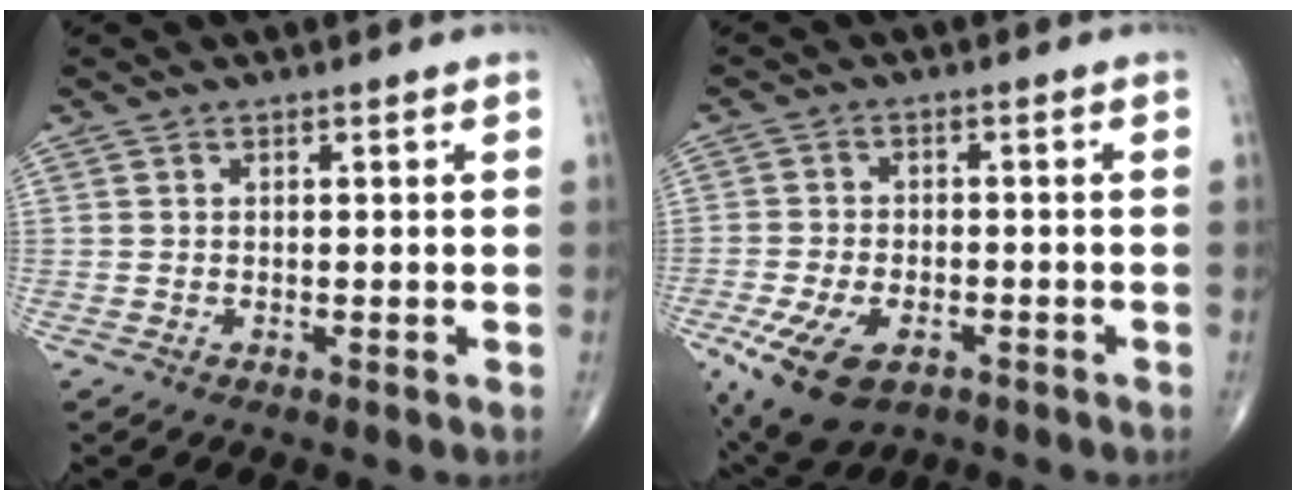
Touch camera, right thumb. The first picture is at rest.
{"total": 10.9, "force": [-5.3, 5.9, 7.4], "torque": [-0.143, 0.007, -0.087]}